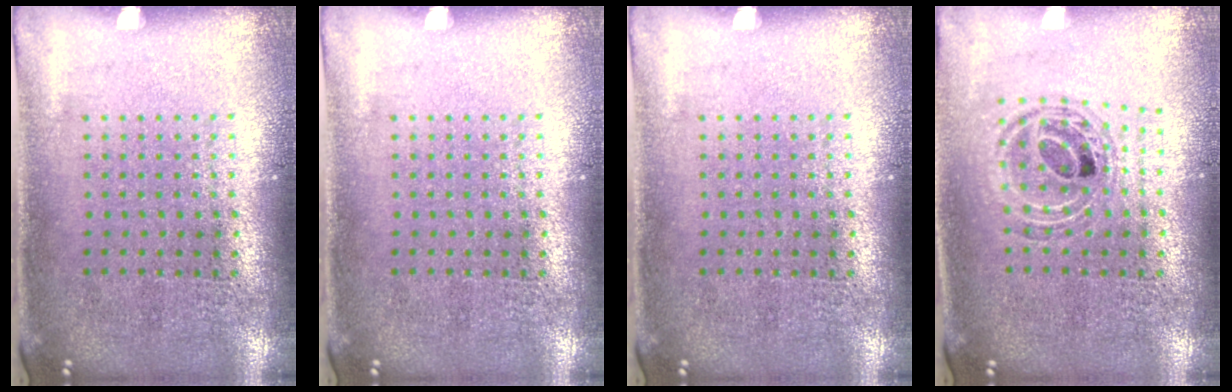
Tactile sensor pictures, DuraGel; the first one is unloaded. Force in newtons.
{"total": 0.0}
{"total": 0.0}
{"total": 0.5, "press": 0.5, "slide": 0.1}